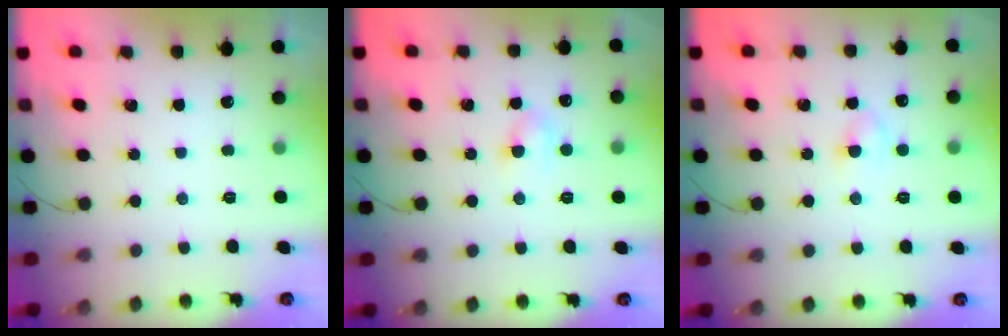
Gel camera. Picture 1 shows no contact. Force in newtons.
{"total": 4.0, "press": 3.8, "slide": 1.4}
{"total": 2.4, "press": 2.1, "slide": 1.0}